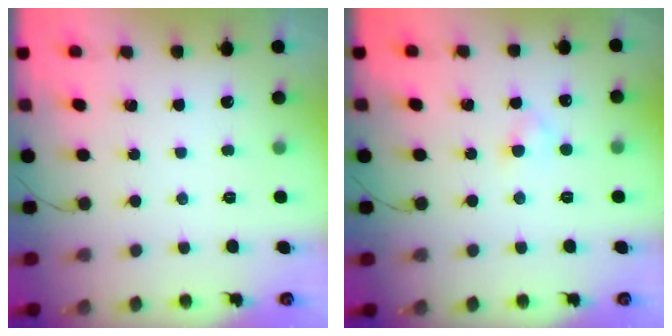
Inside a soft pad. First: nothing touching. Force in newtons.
{"total": 2.4, "press": 2.1, "slide": 1.2}